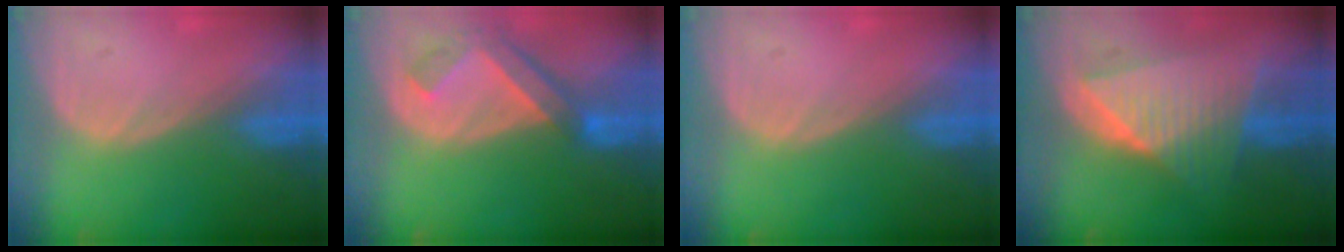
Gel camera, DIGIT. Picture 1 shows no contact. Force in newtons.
{"total": 6.5, "press": 5.8, "slide": 3.0}
{"total": 0.0}
{"total": 9.6, "press": 9.5, "slide": 0.6}